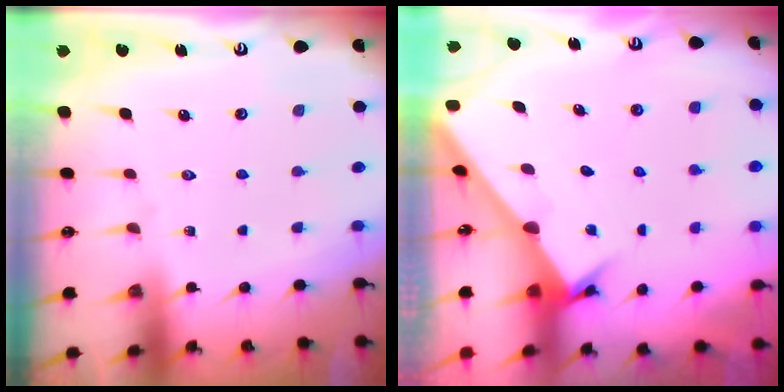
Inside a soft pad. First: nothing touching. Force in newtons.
{"total": 2.6, "press": 2.5, "slide": 0.3}